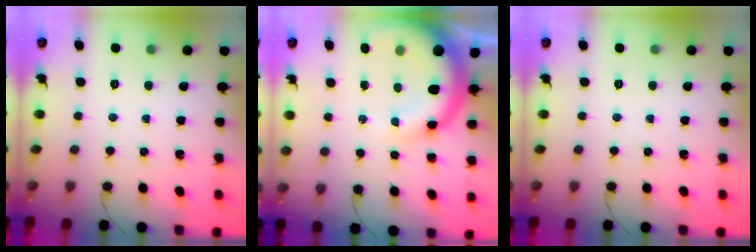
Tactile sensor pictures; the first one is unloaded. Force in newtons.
{"total": 11.7, "press": 11.5, "slide": 2.3}
{"total": 0.0}